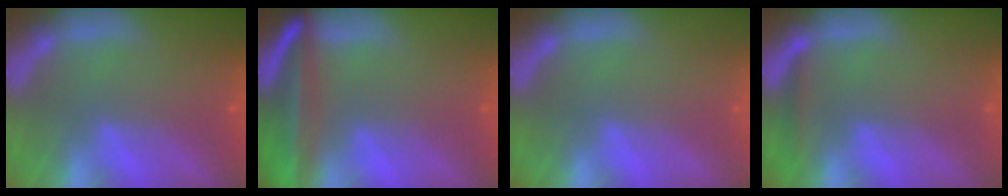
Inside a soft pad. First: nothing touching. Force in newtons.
{"total": 9.2}
{"total": 0.0}
{"total": 1.4}